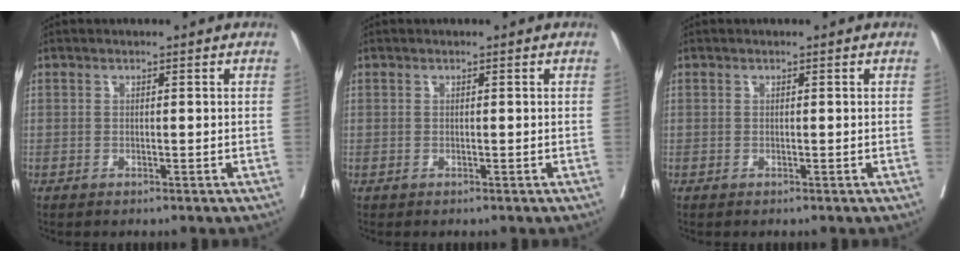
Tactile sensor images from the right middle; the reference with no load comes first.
{"total": 0.0}
{"total": 0.0}